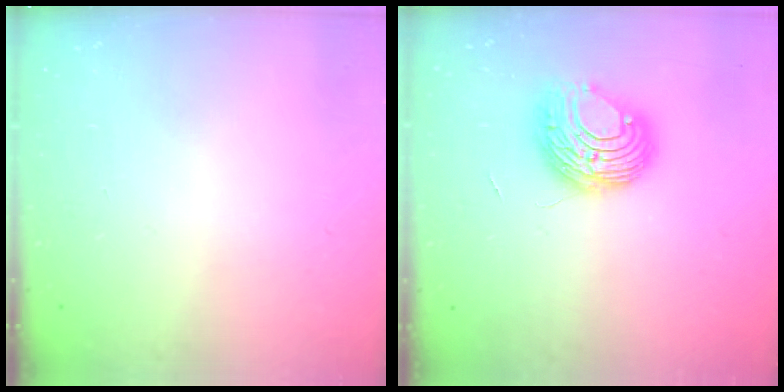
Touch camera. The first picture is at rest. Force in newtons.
{"total": 9.0, "press": 9.0, "slide": 0.9}